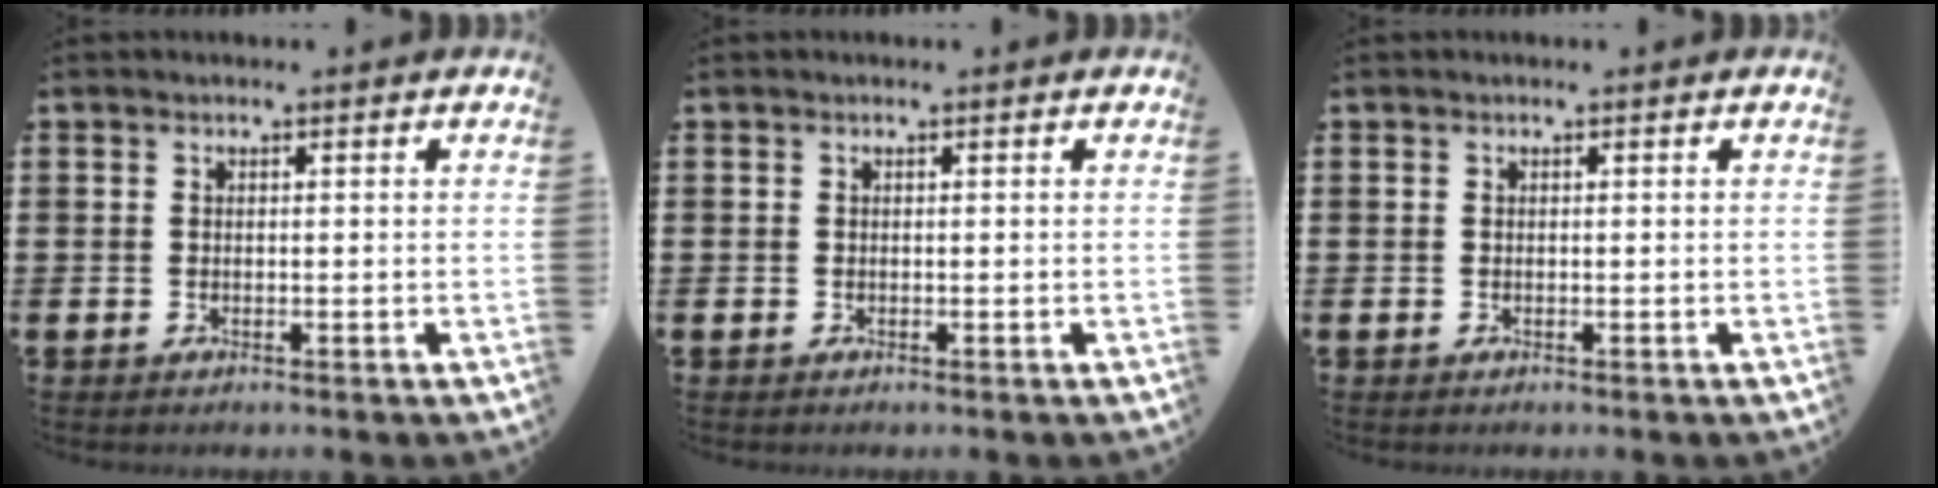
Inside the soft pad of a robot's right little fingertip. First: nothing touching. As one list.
[{"total": 0.0}, {"total": 0.0}]